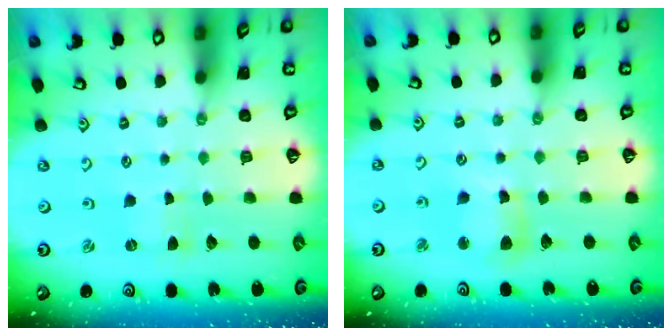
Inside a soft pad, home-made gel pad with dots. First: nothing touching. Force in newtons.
{"total": 8.5, "press": 8.3, "slide": 1.4}